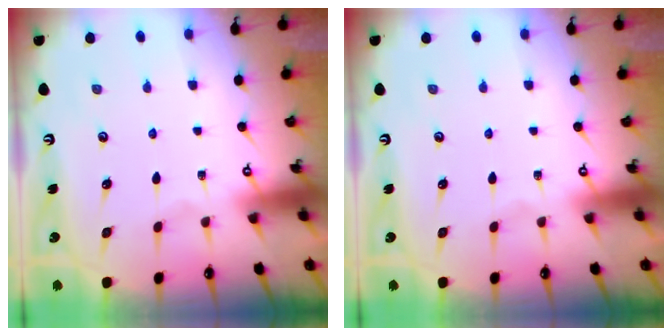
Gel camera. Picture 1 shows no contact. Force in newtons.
{"total": 0.0}